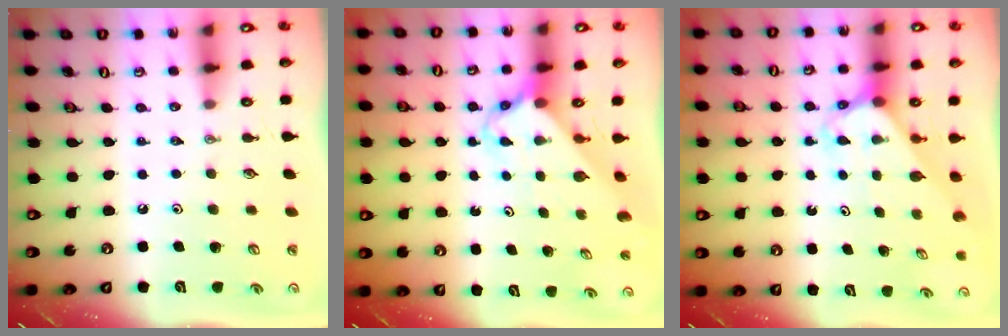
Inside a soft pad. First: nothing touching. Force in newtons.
{"total": 2.9, "press": 2.9, "slide": 0.3}
{"total": 2.6, "press": 2.6, "slide": 0.2}